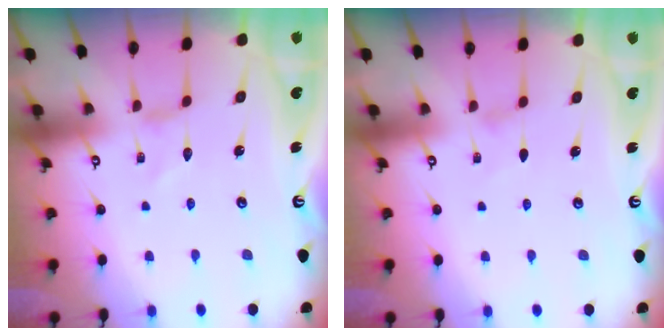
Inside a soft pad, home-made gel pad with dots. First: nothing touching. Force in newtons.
{"total": 0.0}